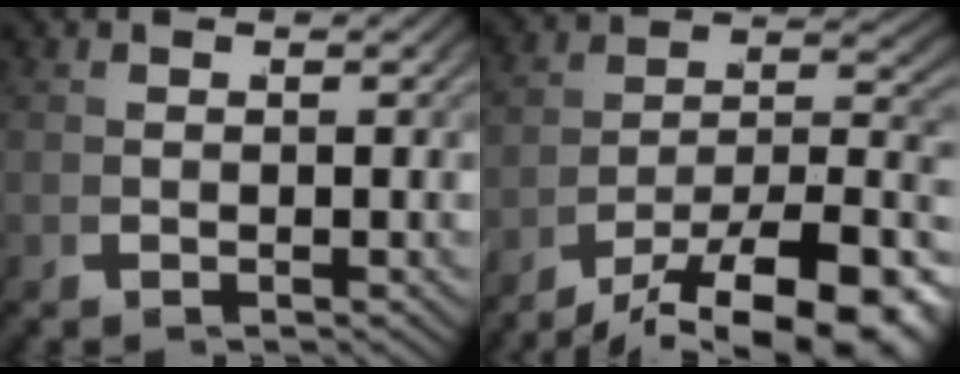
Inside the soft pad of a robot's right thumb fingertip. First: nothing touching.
{"total": 13.0, "force": [-6.5, 7.4, 8.5], "torque": [-0.123, -0.039, -0.091]}